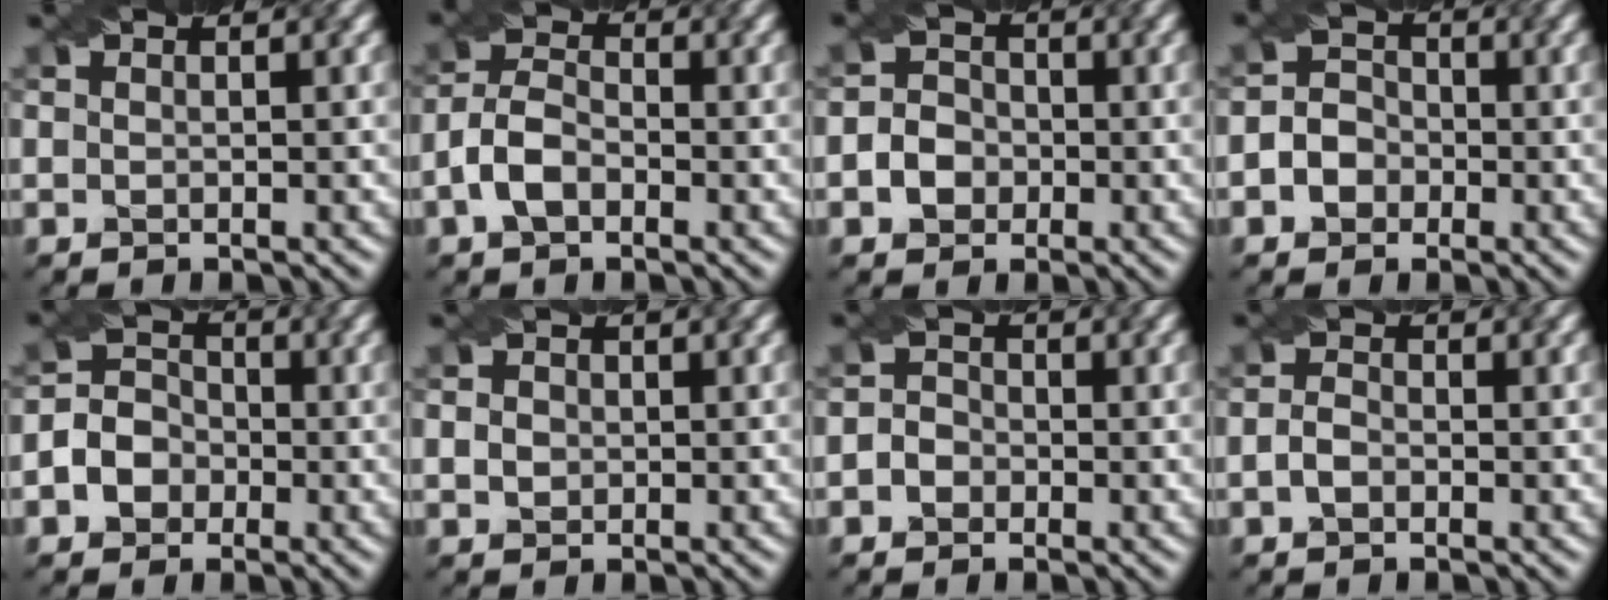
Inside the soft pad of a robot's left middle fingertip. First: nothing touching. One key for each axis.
{"total": 3.4, "fx": -1.7, "fy": 1.9, "fz": 2.2, "tx": -0.053, "ty": 0.008, "tz": -0.038}
{"total": 2.8, "fx": -1.1, "fy": 2.4, "fz": 1.1, "tx": -0.001, "ty": 0.003, "tz": -0.025}
{"total": 3.1, "fx": -1.3, "fy": 2.7, "fz": 1.1, "tx": 0.001, "ty": 0.009, "tz": -0.031}
{"total": 4.7, "fx": -1.9, "fy": 4.1, "fz": 1.6, "tx": -0.017, "ty": 0.009, "tz": -0.047}
{"total": 1.5, "fx": 0.1, "fy": 1.4, "fz": 0.7, "tx": -0.013, "ty": 0.009, "tz": 0.003}
{"total": 1.6, "fx": -0.9, "fy": 1.3, "fz": 0.4, "tx": 0.006, "ty": 0.005, "tz": -0.020}
{"total": 1.4, "fx": -0.8, "fy": 0.7, "fz": 0.8, "tx": -0.023, "ty": 0.003, "tz": -0.017}